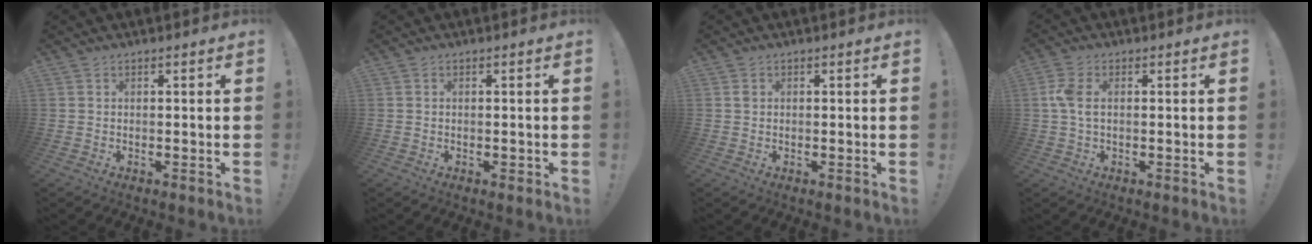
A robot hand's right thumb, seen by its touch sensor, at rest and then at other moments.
{"total": 0.7, "force": [-0.1, 0.5, 0.4], "torque": [0.000, -0.001, -0.003]}
{"total": 0.9, "force": [0.2, 0.7, 0.3], "torque": [-0.008, 0.003, 0.005]}
{"total": 5.0, "force": [0.5, 2.6, 4.2], "torque": [-0.087, 0.008, 0.009]}